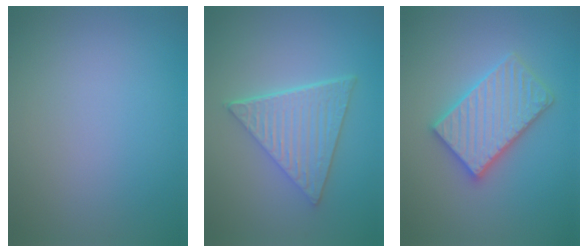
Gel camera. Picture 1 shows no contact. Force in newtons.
{"total": 6.1, "press": 4.4, "slide": 4.2}
{"total": 5.6, "press": 5.5, "slide": 0.8}